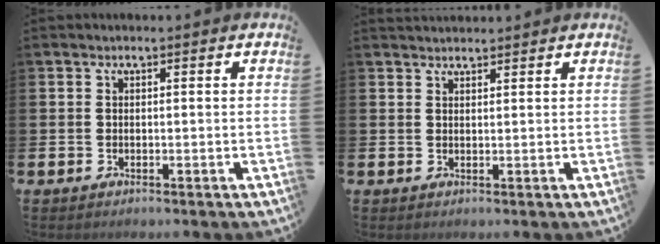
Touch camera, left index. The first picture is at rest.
{"total": 1.7, "force": [1.7, 0.4, 0.0], "torque": [0.005, -0.005, 0.029]}